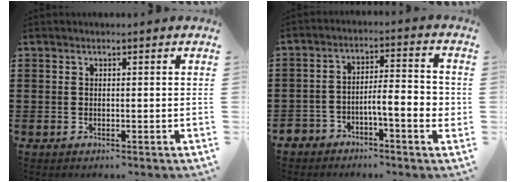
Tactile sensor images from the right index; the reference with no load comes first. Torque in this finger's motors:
{"motor_torque": [1.47, 0.67, 0.24, 0.07]}